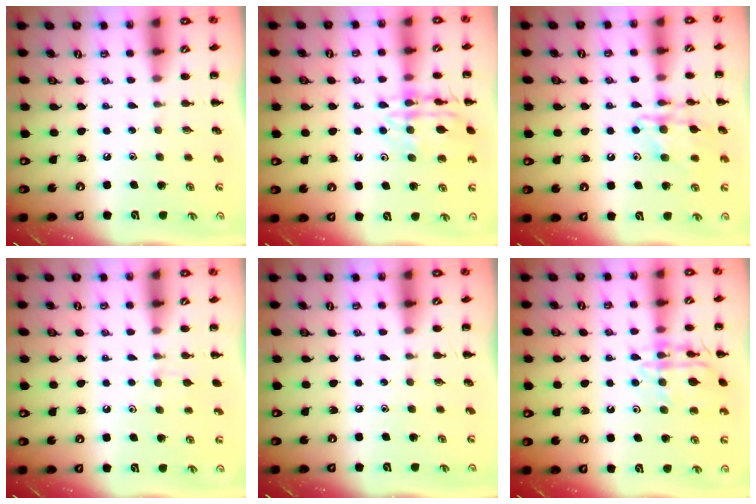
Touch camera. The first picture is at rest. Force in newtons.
{"total": 13.8, "press": 13.8, "slide": 1.2}
{"total": 14.0, "press": 14.0, "slide": 1.1}
{"total": 4.4, "press": 4.1, "slide": 1.6}
{"total": 0.0}
{"total": 13.8, "press": 13.8, "slide": 1.0}